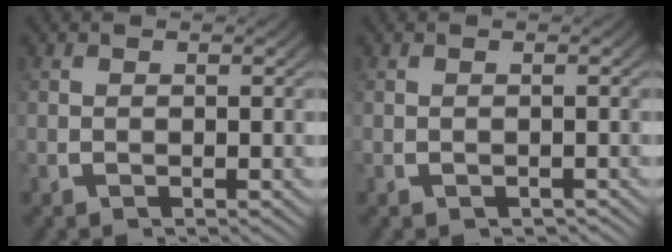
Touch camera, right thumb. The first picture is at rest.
{"total": 1.0, "force": [-0.9, 0.4, 0.3], "torque": [-0.002, -0.001, -0.009]}